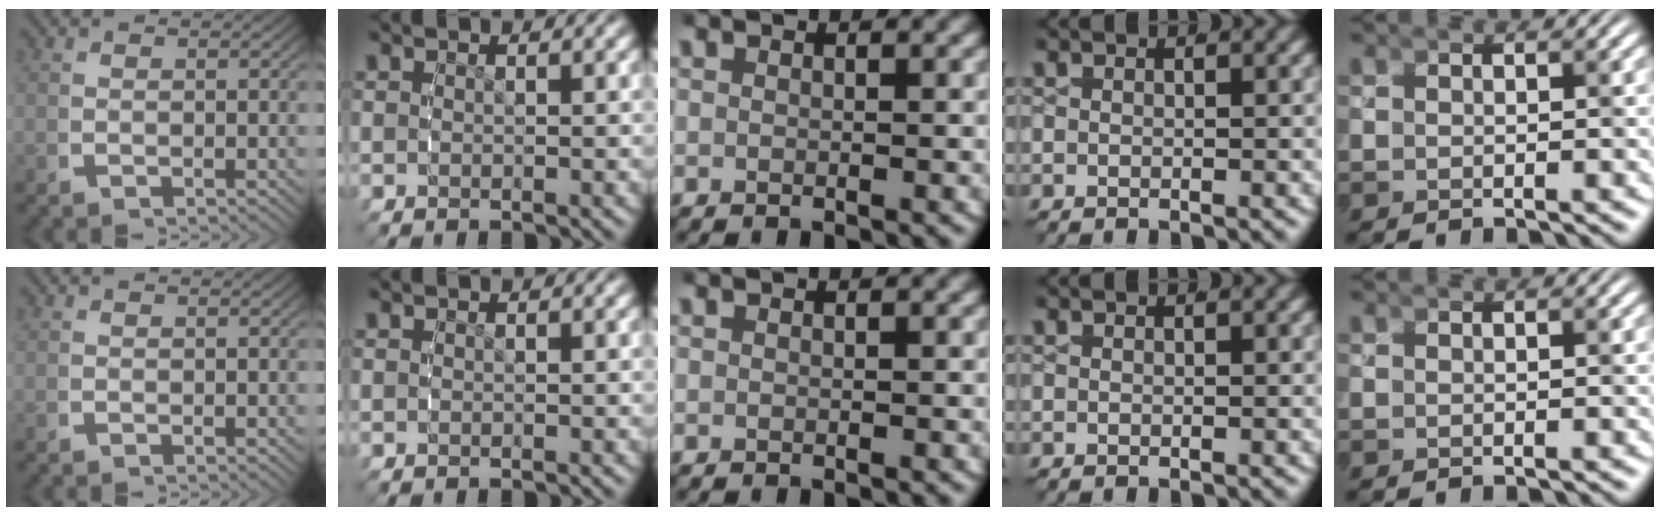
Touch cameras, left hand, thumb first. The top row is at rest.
{}